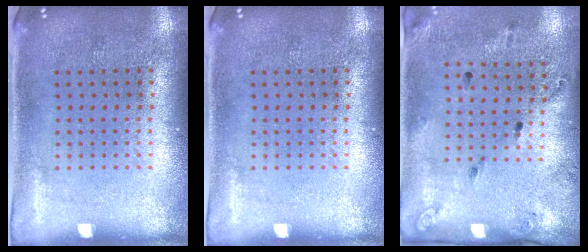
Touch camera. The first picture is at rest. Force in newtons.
{"total": 0.0}
{"total": 1.9, "press": 1.1, "slide": 1.5}